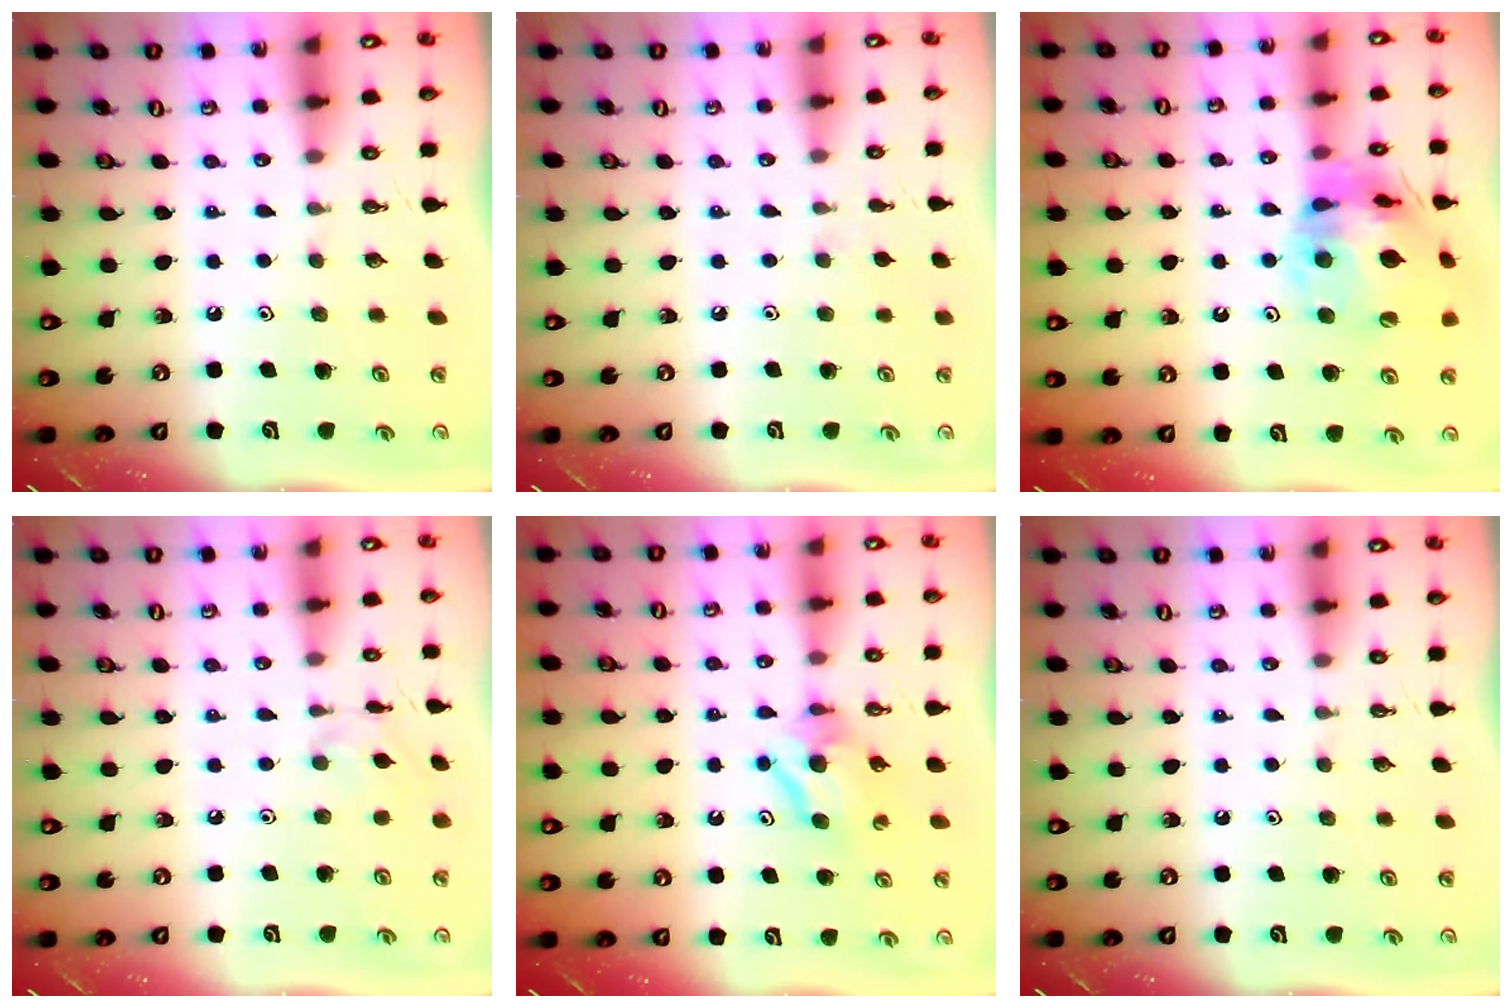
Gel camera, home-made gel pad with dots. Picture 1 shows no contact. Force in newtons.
{"total": 2.7, "press": 2.6, "slide": 0.5}
{"total": 19.2, "press": 19.1, "slide": 2.2}
{"total": 1.6, "press": 1.6, "slide": 0.2}
{"total": 8.3, "press": 8.3, "slide": 0.3}
{"total": 0.0}